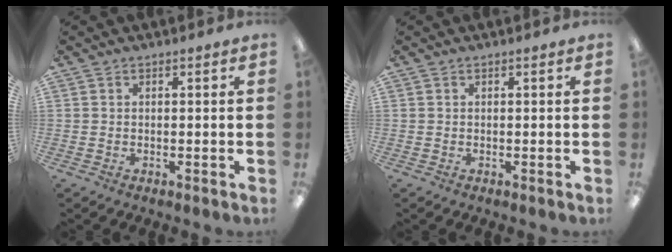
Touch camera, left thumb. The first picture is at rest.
{"total": 0.0}